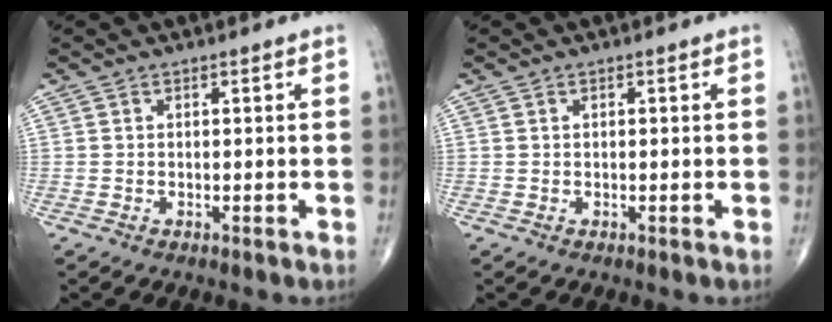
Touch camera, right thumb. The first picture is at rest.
{"total": 0.0}